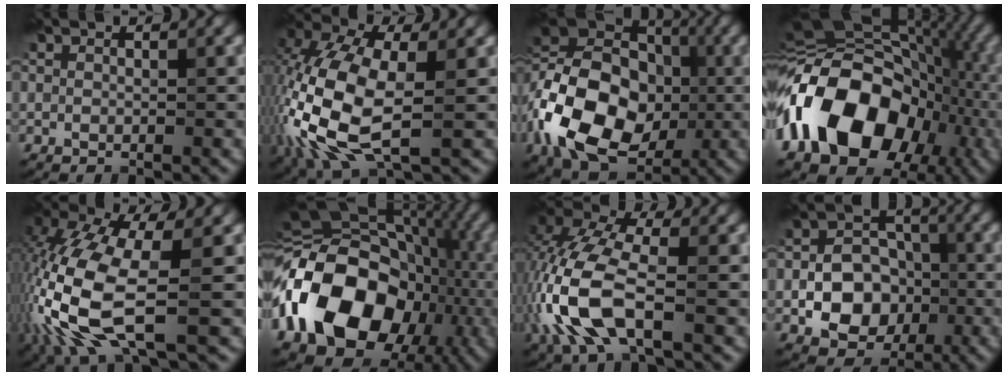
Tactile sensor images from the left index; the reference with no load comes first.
{"total": 11.2, "force": [-2.3, 6.0, 9.2], "torque": [-0.231, -0.006, -0.050]}
{"total": 16.0, "force": [-4.2, 11.3, 10.5], "torque": [-0.213, 0.012, -0.081]}
{"total": 16.4, "force": [-4.6, 11.3, 11.0], "torque": [-0.186, 0.009, -0.092]}
{"total": 11.9, "force": [-3.1, 4.4, 10.6], "torque": [-0.268, -0.010, -0.062]}
{"total": 17.7, "force": [-3.6, 13.0, 11.5], "torque": [-0.221, -0.002, -0.064]}
{"total": 9.1, "force": [-2.9, 4.0, 7.7], "torque": [-0.192, 0.010, -0.069]}
{"total": 8.0, "force": [-2.3, 6.3, 4.3], "torque": [-0.047, -0.006, -0.055]}